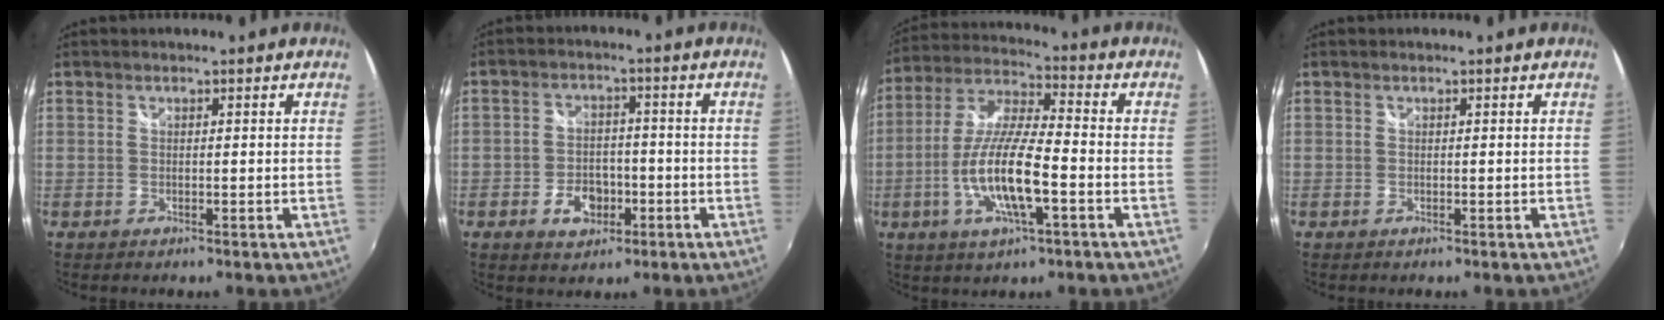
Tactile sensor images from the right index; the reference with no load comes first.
{"total": 6.2, "force": [-2.8, 4.3, 3.6], "torque": [-0.075, 0.011, -0.038]}
{"total": 14.2, "force": [-4.4, 3.0, 13.2], "torque": [-0.270, -0.005, -0.083]}
{"total": 0.0}